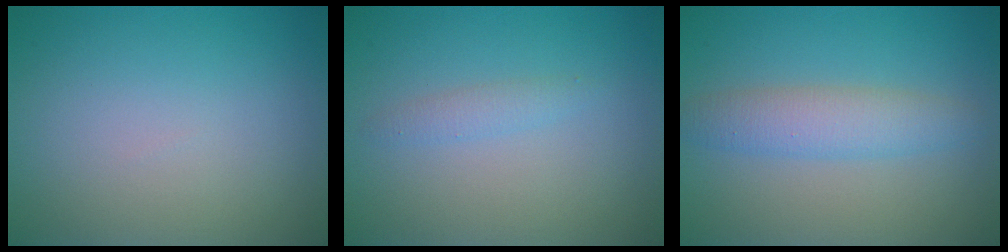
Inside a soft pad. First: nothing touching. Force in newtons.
{"total": 1.2, "press": 1.2, "slide": 0.0}
{"total": 3.3, "press": 3.3, "slide": 0.0}